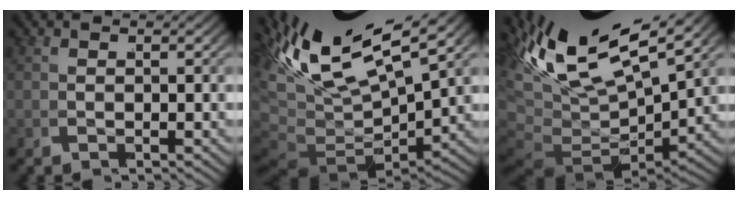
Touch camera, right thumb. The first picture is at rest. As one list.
[{"total": 10.9, "force": [0.3, 6.8, 8.5], "torque": [-0.172, -0.028, 0.018]}, {"total": 10.7, "force": [0.4, 6.7, 8.4], "torque": [-0.177, -0.031, 0.019]}]